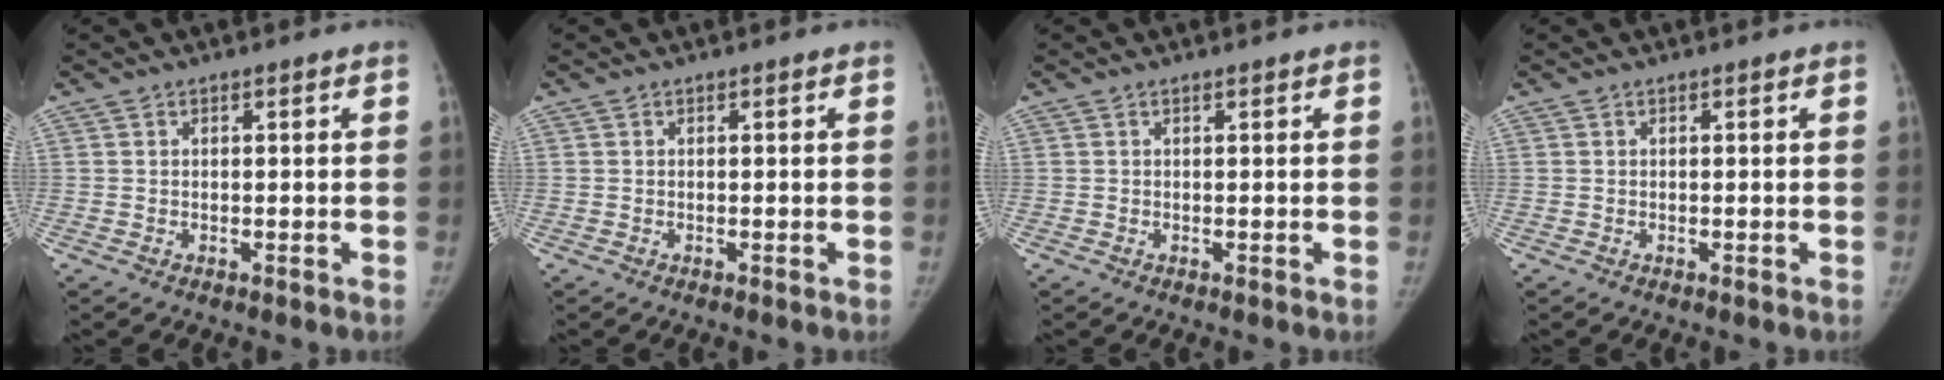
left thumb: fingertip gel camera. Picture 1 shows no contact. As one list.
[{"total": 0.0}, {"total": 0.0}, {"total": 0.0}]